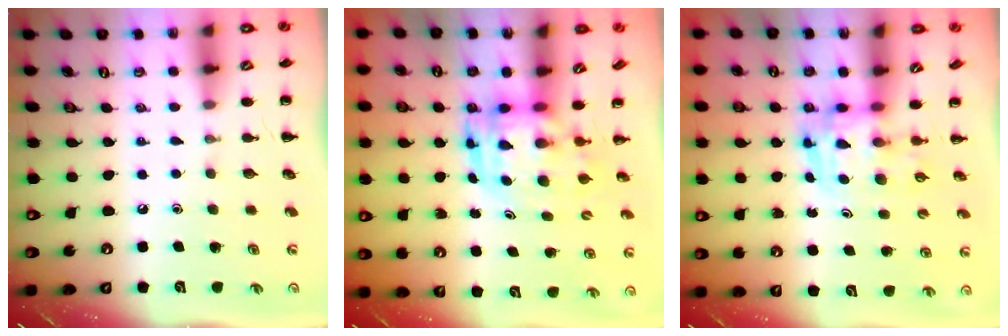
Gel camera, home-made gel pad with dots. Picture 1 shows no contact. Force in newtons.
{"total": 3.9, "press": 3.8, "slide": 0.8}
{"total": 3.7, "press": 3.7, "slide": 0.6}